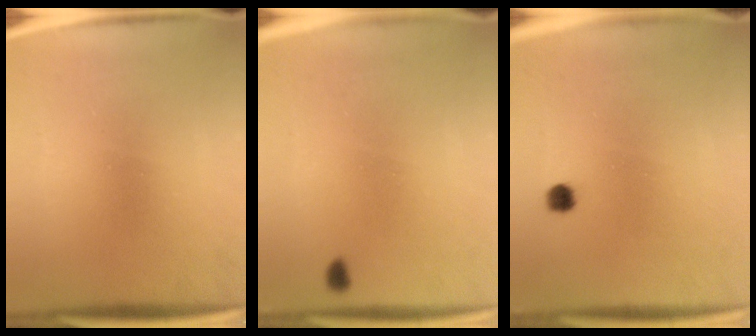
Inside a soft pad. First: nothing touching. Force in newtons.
{"total": 0.7}
{"total": 1.8}